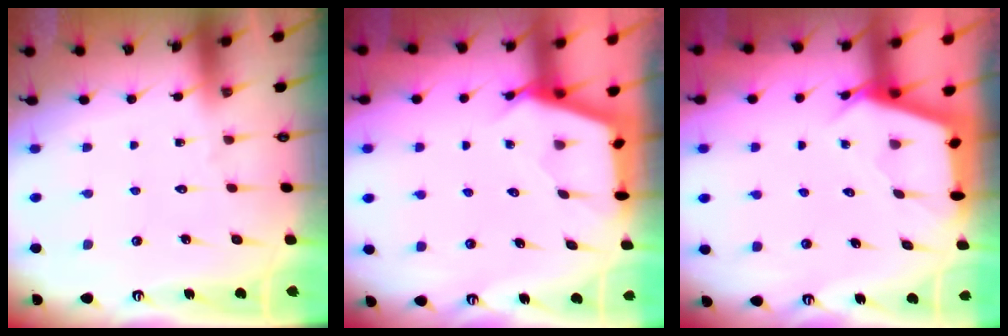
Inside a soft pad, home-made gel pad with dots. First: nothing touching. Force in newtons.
{"total": 2.7, "press": 2.7, "slide": 0.3}
{"total": 2.9, "press": 2.9, "slide": 0.3}